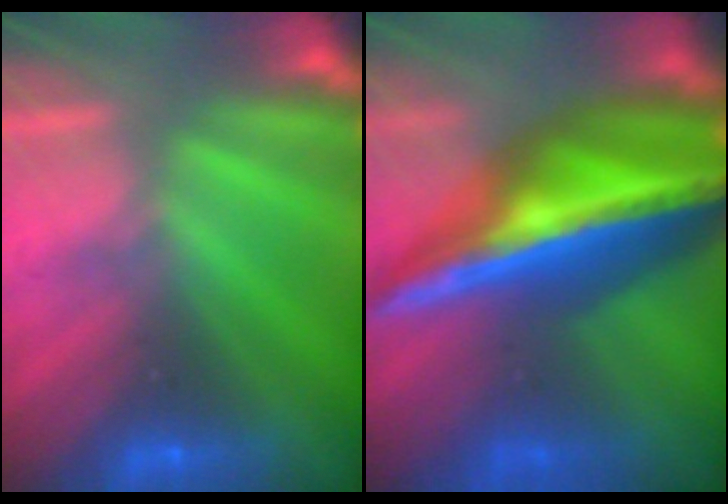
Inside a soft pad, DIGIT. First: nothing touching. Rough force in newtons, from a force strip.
{"total": 6.1}